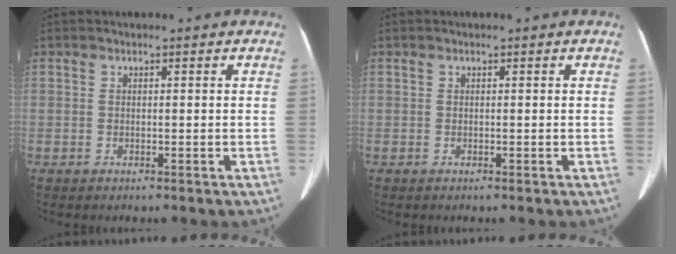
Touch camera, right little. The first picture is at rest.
{"total": 0.0}